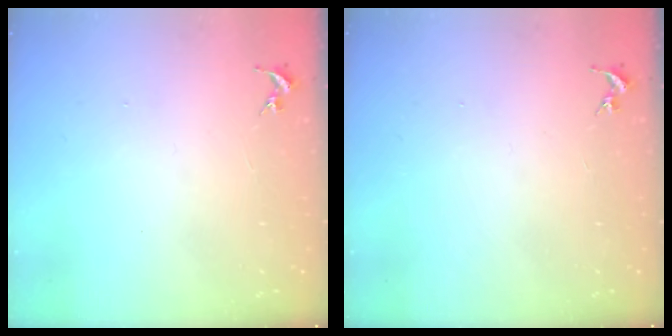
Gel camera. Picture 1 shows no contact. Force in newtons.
{"total": 0.0}